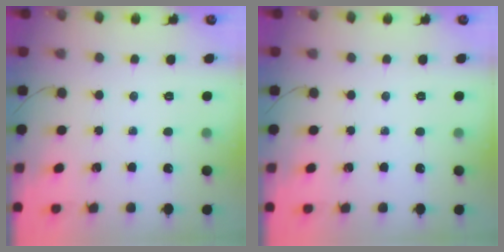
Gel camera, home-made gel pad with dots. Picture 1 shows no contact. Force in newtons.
{"total": 0.0}